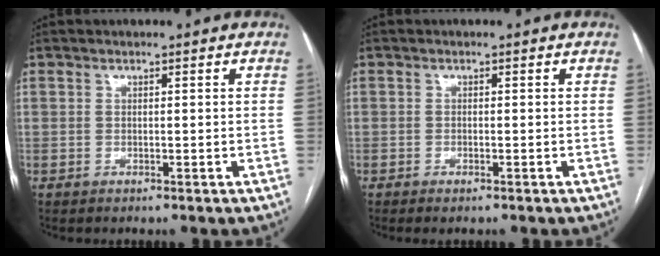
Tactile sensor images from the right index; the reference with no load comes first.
{"total": 1.2, "force": [-0.9, 0.2, 0.9], "torque": [-0.018, -0.002, -0.011]}